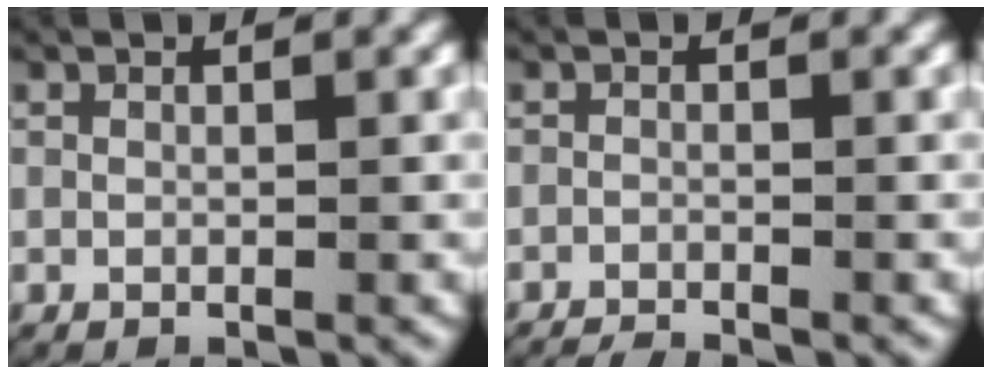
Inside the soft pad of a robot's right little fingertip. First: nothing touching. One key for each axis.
{"total": 2.2, "fx": -2.1, "fy": 0.4, "fz": 0.2, "tx": -0.009, "ty": -0.011, "tz": -0.033}